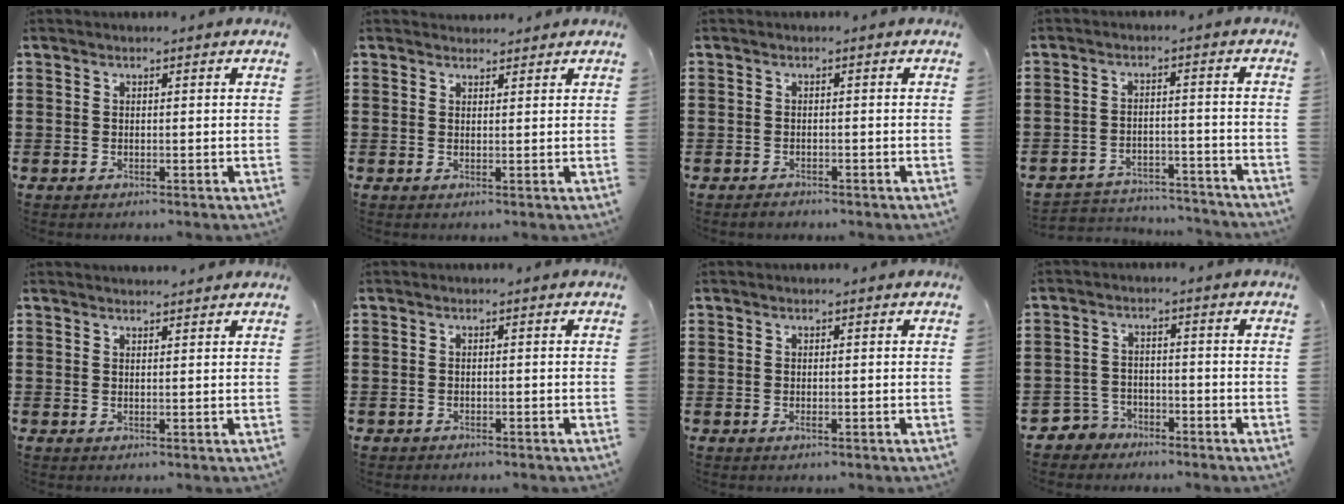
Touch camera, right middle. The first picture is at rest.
{"total": 1.6, "force": [1.5, 0.6, 0.0], "torque": [0.004, 0.001, 0.028]}
{"total": 0.9, "force": [-0.8, 0.2, 0.2], "torque": [-0.006, -0.001, -0.017]}
{"total": 3.8, "force": [-3.8, 0.5, 0.2], "torque": [-0.009, 0.005, -0.080]}
{"total": 1.3, "force": [1.3, 0.0, 0.1], "torque": [0.003, -0.004, 0.022]}
{"total": 0.8, "force": [-0.7, 0.2, -0.1], "torque": [0.000, 0.002, -0.017]}
{"total": 0.0}
{"total": 3.4, "force": [-3.0, 1.5, 0.0], "torque": [-0.018, 0.001, -0.068]}